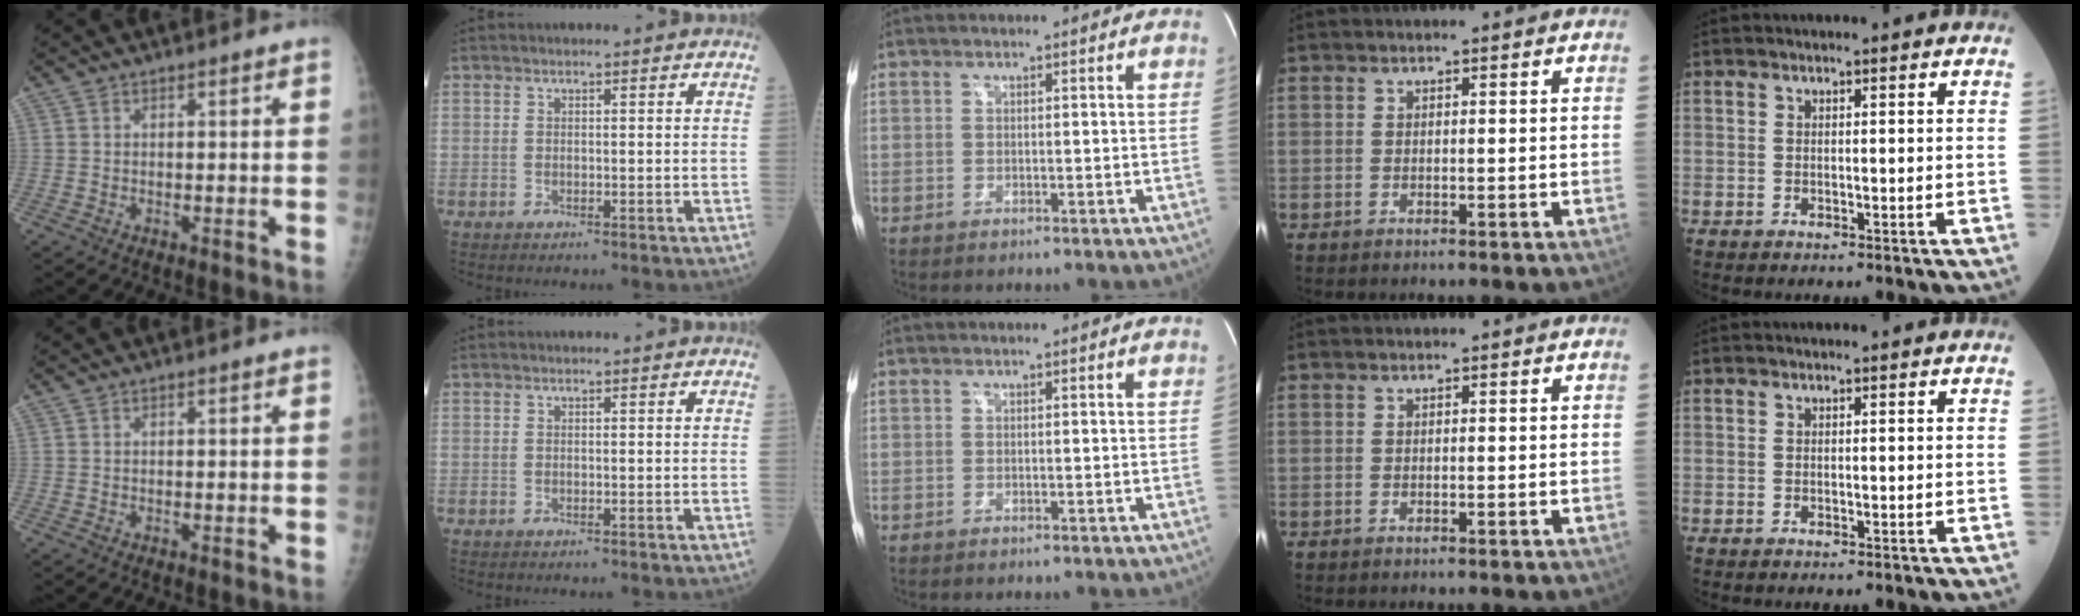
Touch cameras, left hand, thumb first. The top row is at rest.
{}